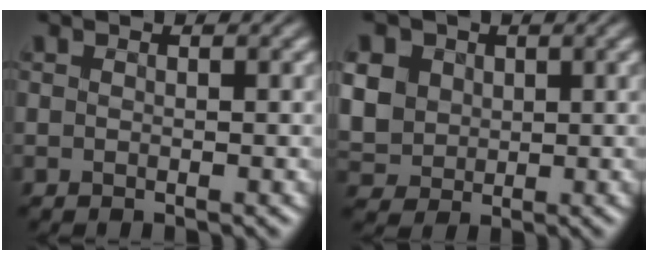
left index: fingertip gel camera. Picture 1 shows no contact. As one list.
[{"total": 7.7, "force": [2.4, 6.4, 3.6], "torque": [-0.115, 0.024, 0.050]}]